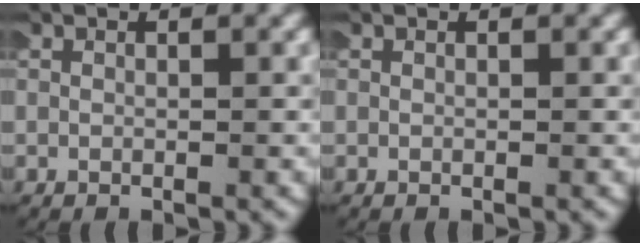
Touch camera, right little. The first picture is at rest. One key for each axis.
{"total": 0.0}